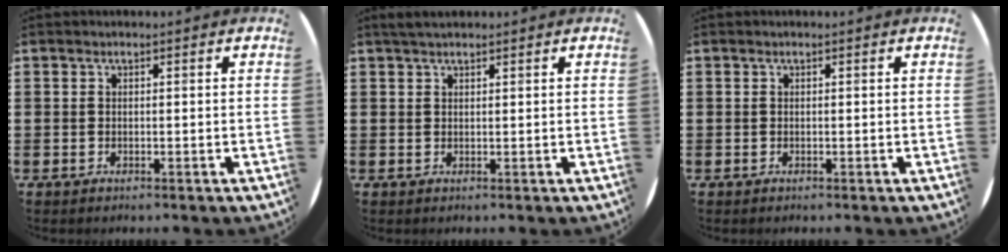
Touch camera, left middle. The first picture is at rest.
{"total": 1.5, "force": [1.3, 0.3, 0.6], "torque": [-0.013, 0.004, 0.024]}
{"total": 0.0}